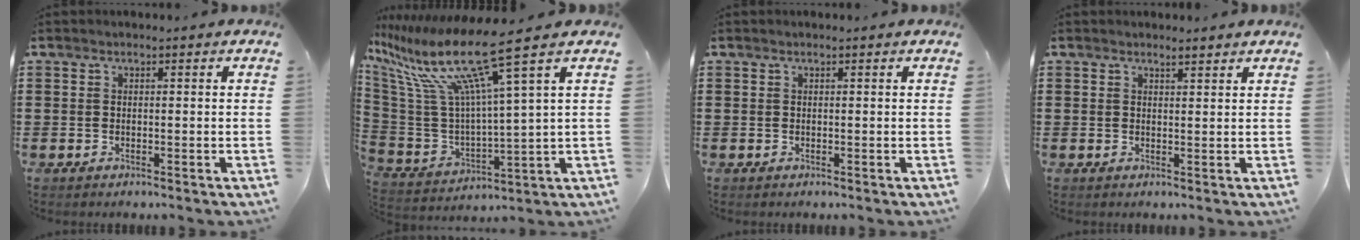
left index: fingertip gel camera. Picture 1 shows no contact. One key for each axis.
{"total": 15.2, "fx": 9.6, "fy": 1.5, "fz": 11.7, "tx": -0.268, "ty": -0.058, "tz": 0.150}
{"total": 0.0}
{"total": 1.8, "fx": 1.7, "fy": 0.2, "fz": 0.6, "tx": -0.015, "ty": 0.001, "tz": 0.032}